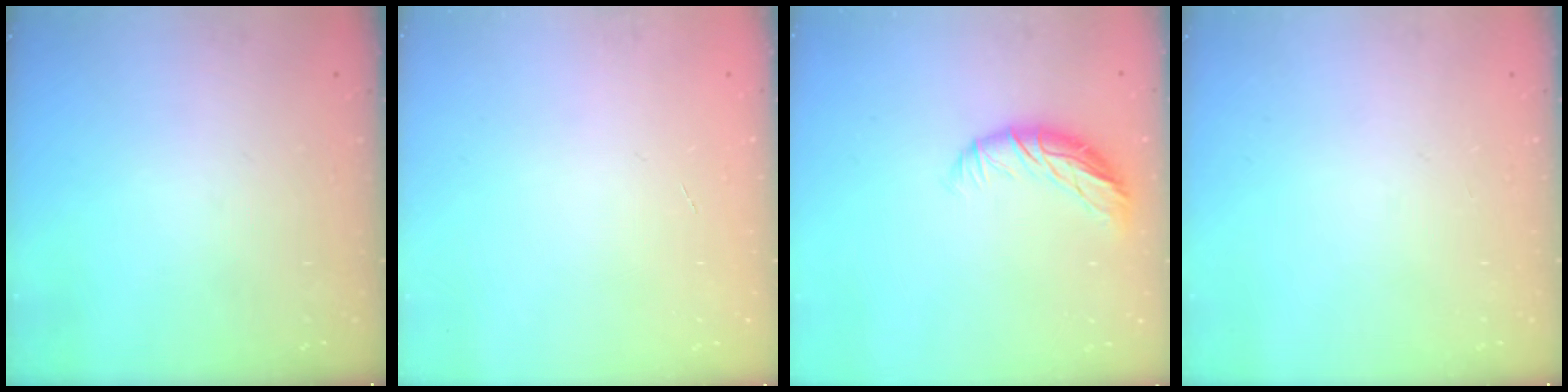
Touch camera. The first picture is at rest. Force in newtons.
{"total": 0.0}
{"total": 9.3, "press": 9.1, "slide": 2.1}
{"total": 0.0}